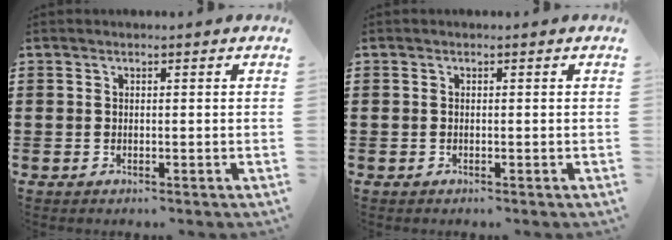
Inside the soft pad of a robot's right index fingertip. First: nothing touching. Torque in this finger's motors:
{"motor_torque": [-1.04, 1.10, 0.02, 0.01]}